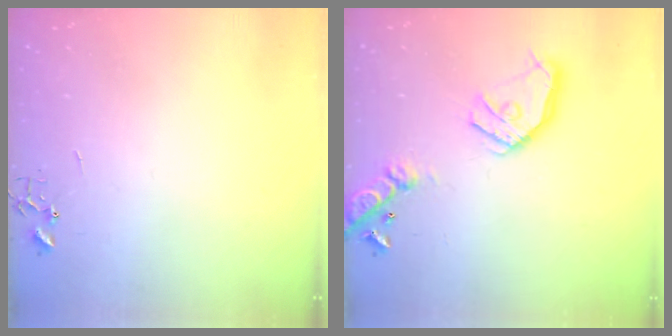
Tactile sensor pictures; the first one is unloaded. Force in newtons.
{"total": 17.3, "press": 17.0, "slide": 2.8}